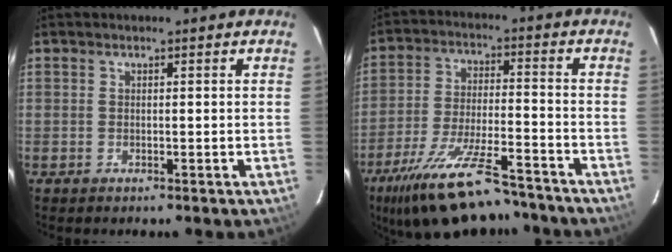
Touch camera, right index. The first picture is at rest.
{"total": 19.1, "force": [-15.5, 4.8, 10.1], "torque": [-0.204, -0.030, -0.248]}